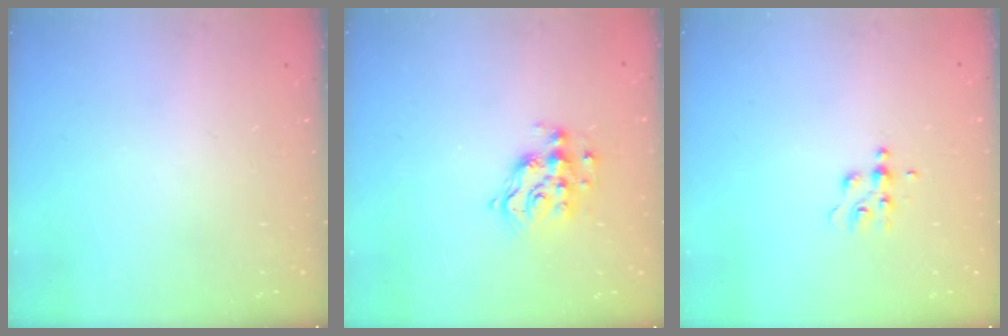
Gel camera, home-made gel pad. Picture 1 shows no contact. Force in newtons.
{"total": 10.4, "press": 10.4, "slide": 0.5}
{"total": 4.7, "press": 4.6, "slide": 0.5}